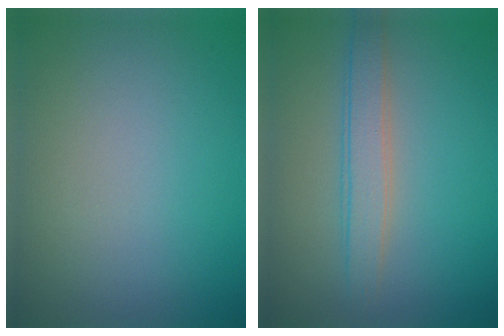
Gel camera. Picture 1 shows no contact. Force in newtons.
{"total": 2.7, "press": 2.7, "slide": 0.0}